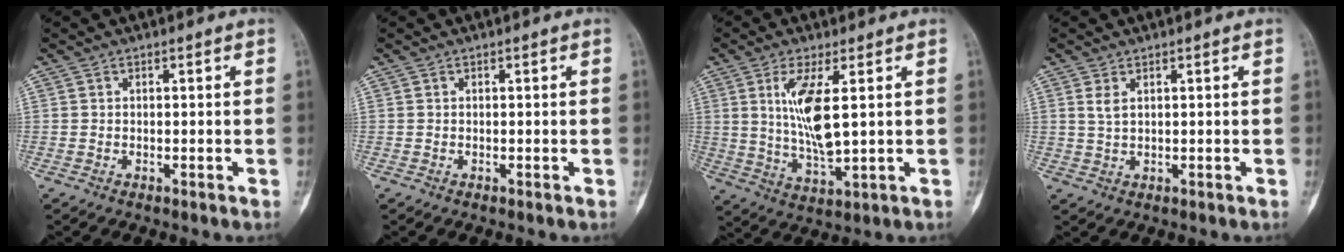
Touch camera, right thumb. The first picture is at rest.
{"total": 0.0}
{"total": 9.8, "force": [2.2, 2.5, 9.2], "torque": [-0.196, -0.027, 0.052]}
{"total": 2.3, "force": [1.0, 1.1, 1.8], "torque": [-0.038, 0.000, 0.029]}